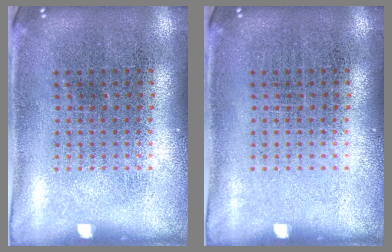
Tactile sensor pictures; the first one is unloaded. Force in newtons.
{"total": 0.0}